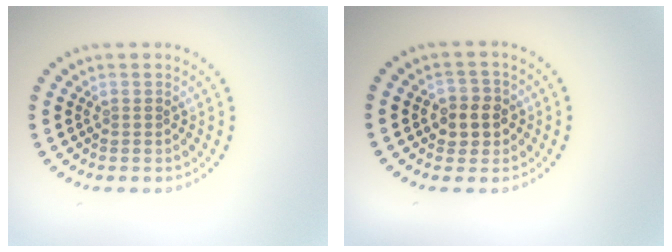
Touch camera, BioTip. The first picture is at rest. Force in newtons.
{"total": 2.7, "press": 2.6, "slide": 0.7}